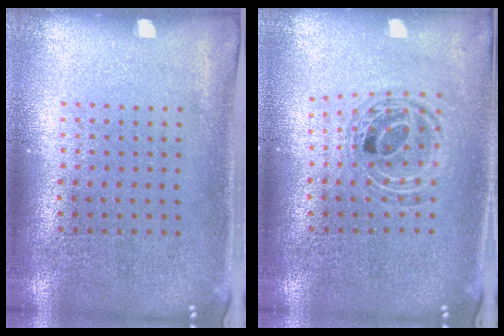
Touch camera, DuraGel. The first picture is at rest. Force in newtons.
{"total": 0.9, "press": 0.9, "slide": 0.2}